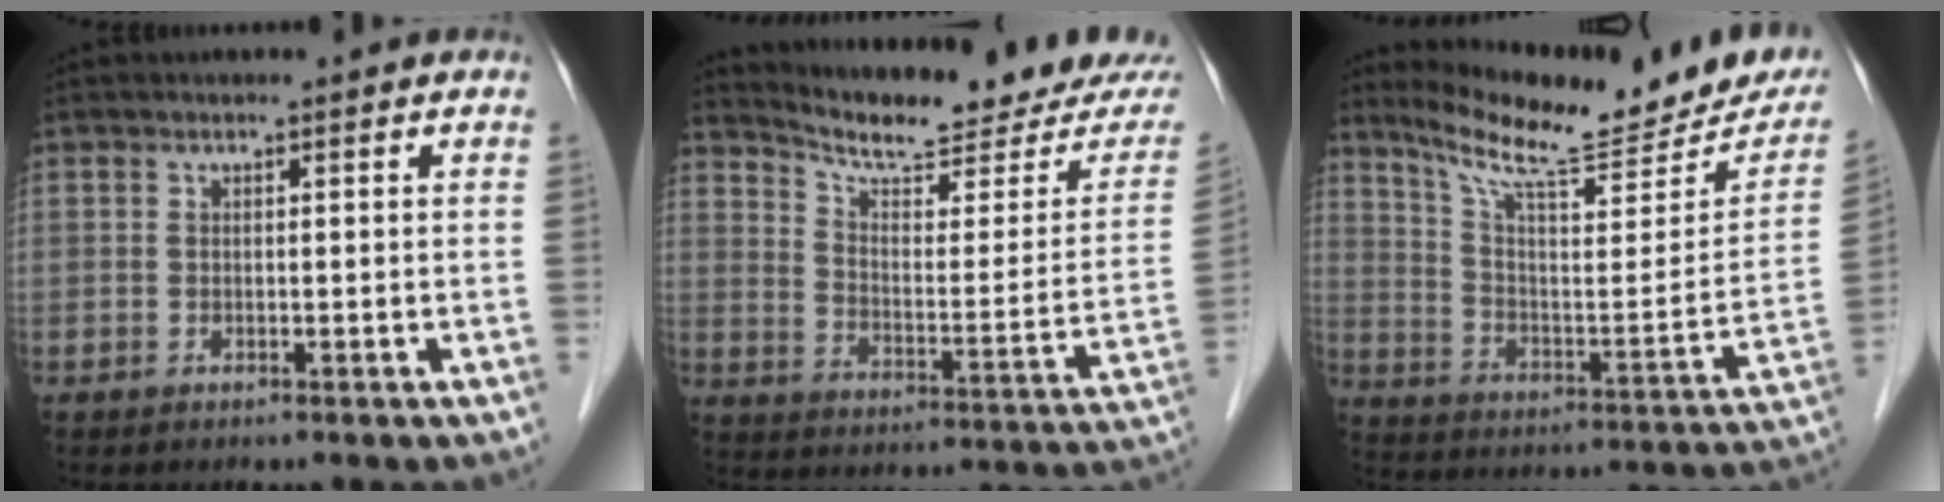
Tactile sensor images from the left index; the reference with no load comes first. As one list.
[{"total": 18.5, "force": [17.3, 1.4, 6.5], "torque": [-0.095, -0.061, 0.237]}, {"total": 20.4, "force": [17.8, 3.3, 9.4], "torque": [-0.139, -0.038, 0.257]}]